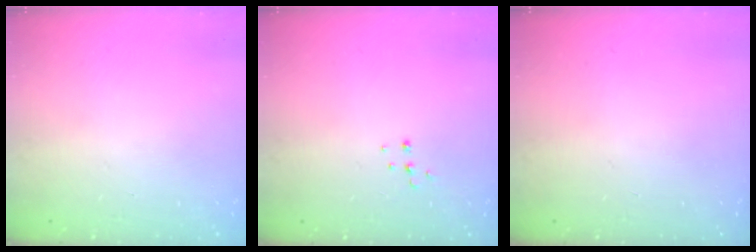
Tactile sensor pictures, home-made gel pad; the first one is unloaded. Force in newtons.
{"total": 5.1, "press": 5.0, "slide": 0.4}
{"total": 0.0}